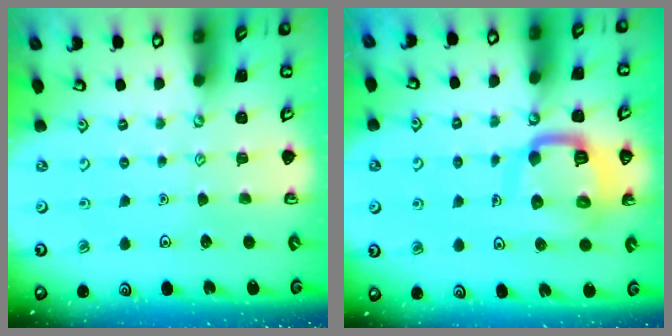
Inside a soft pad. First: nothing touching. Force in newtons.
{"total": 11.8, "press": 11.7, "slide": 1.4}